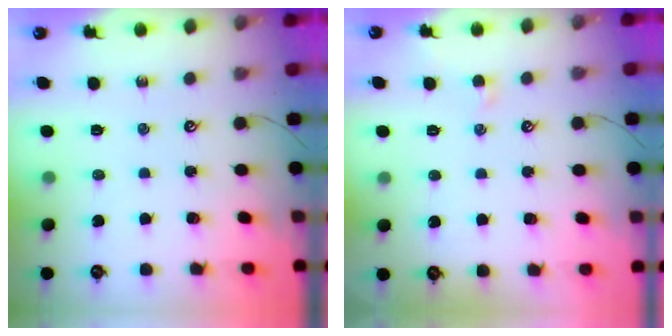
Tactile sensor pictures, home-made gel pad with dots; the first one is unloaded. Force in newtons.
{"total": 0.6, "press": 0.1, "slide": 0.5}